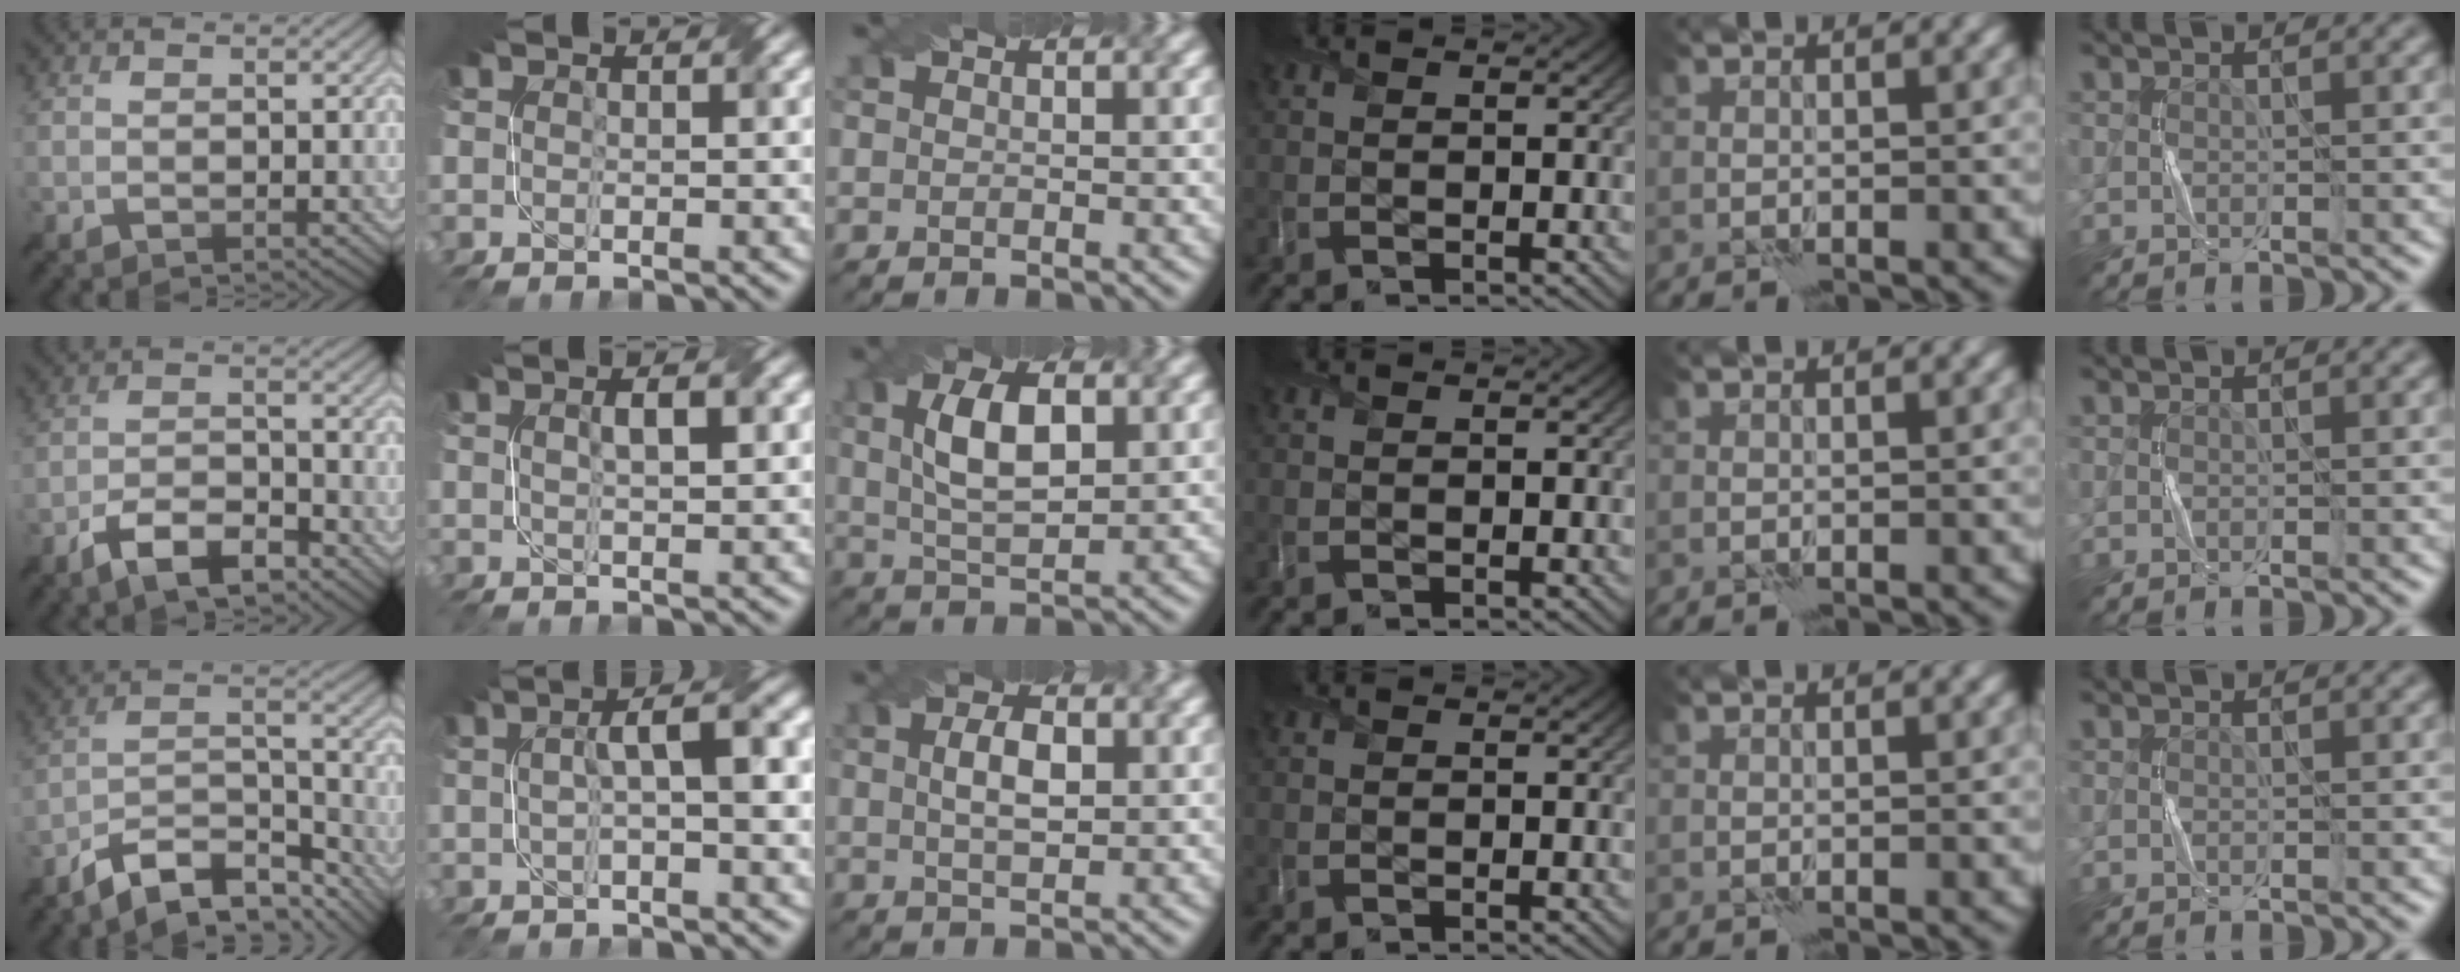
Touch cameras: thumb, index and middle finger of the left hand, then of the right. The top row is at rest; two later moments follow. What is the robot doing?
{"motion": "twist", "object": "screw"}